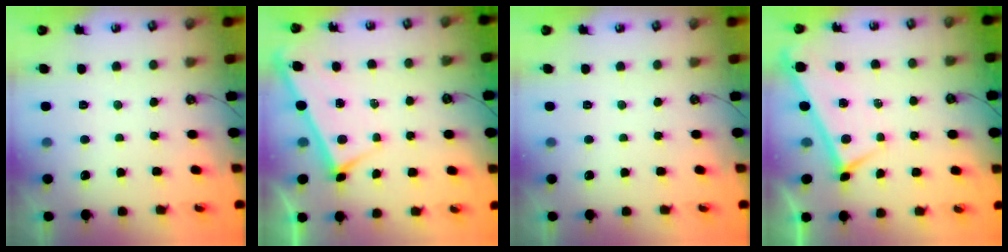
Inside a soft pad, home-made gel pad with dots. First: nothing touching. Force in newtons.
{"total": 3.1, "press": 3.1, "slide": 0.2}
{"total": 0.0}
{"total": 0.0}